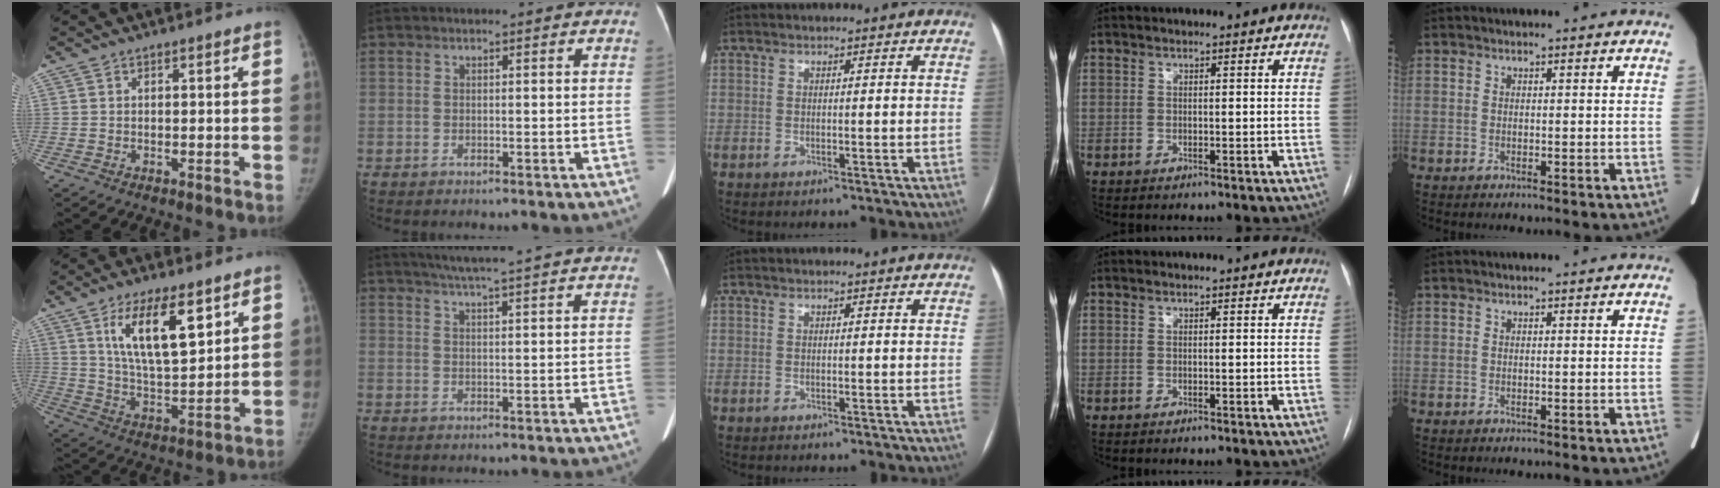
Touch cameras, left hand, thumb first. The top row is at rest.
{"thumb": {"total": 14.1, "force": [6.7, 5.3, 11.2], "torque": [-0.169, -0.037, 0.126]}, "index": {"total": 18.5, "force": [16.6, 0.4, 8.0], "torque": [-0.125, 0.012, 0.210]}}